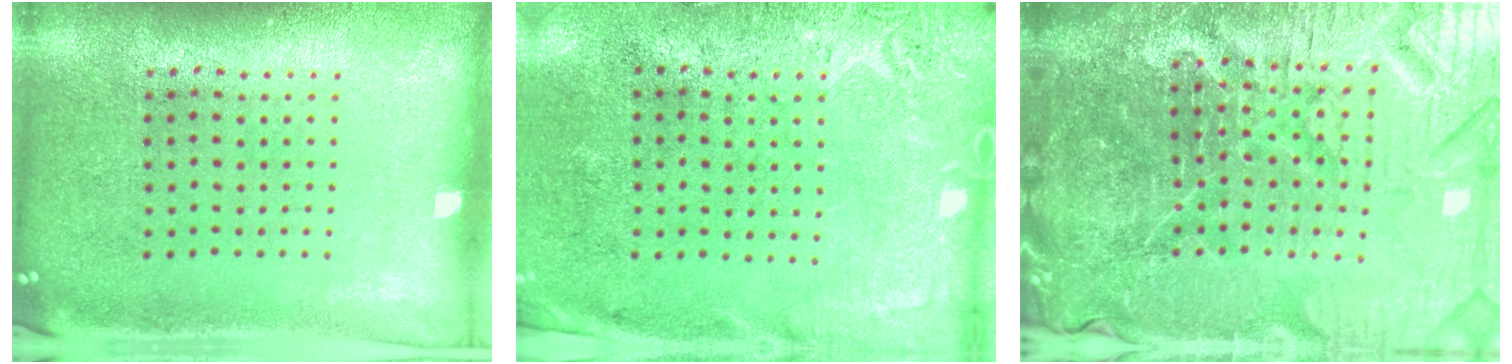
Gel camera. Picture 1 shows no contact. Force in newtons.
{"total": 2.6, "press": 2.1, "slide": 1.6}
{"total": 7.1, "press": 6.3, "slide": 3.3}